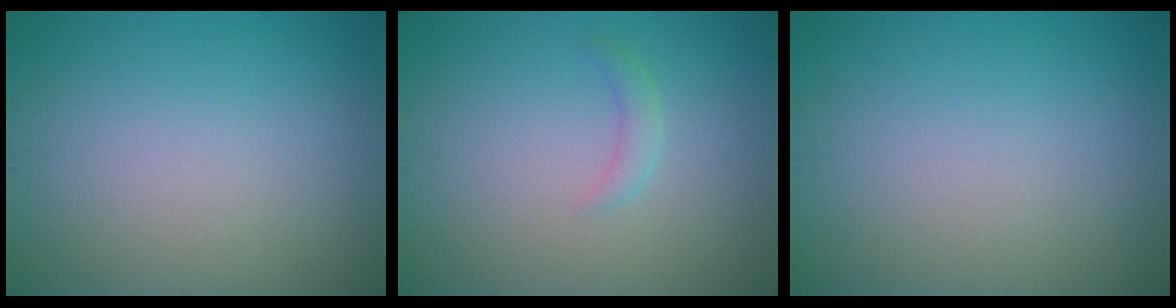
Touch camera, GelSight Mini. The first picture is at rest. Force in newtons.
{"total": 1.1, "press": 1.1, "slide": 0.1}
{"total": 0.0}